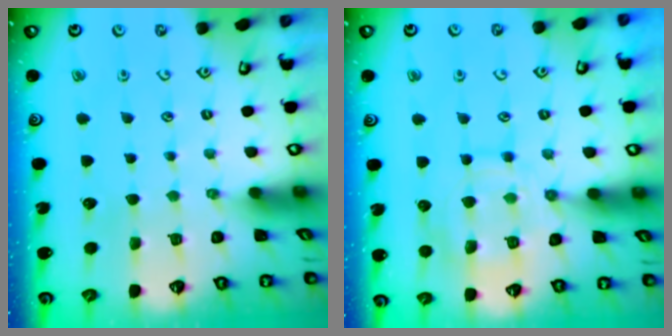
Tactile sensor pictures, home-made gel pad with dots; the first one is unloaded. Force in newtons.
{"total": 13.6, "press": 13.5, "slide": 1.2}